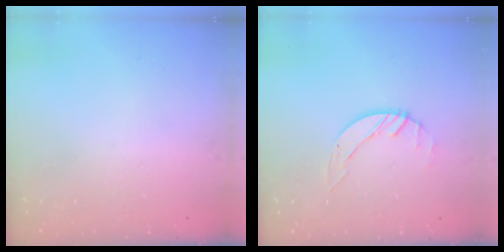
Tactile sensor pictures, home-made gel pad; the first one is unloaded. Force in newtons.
{"total": 2.6, "press": 2.6, "slide": 0.3}